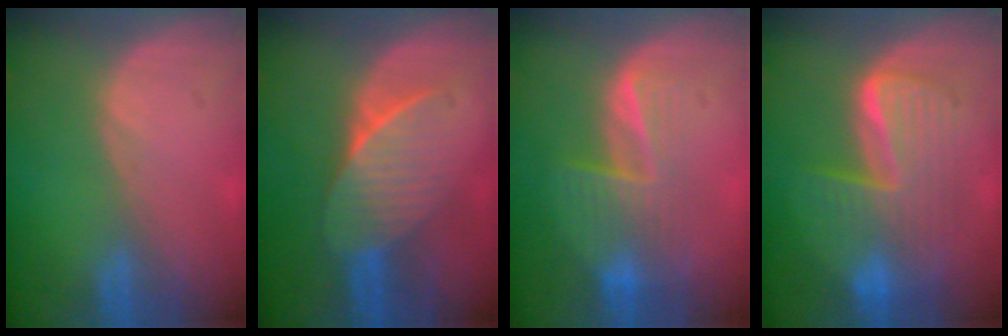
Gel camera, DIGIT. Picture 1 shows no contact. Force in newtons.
{"total": 7.3, "press": 6.7, "slide": 2.9}
{"total": 6.8, "press": 6.4, "slide": 2.2}
{"total": 9.3, "press": 9.2, "slide": 0.7}